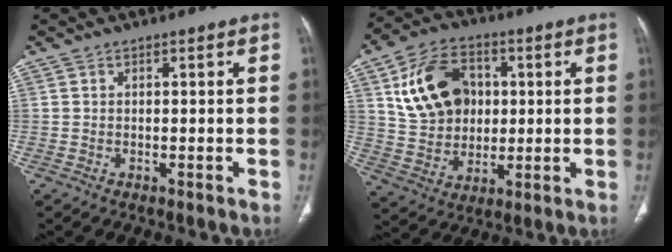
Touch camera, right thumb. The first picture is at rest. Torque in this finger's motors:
{"motor_torque": [0.67, 0.84, 0.57, -0.14, 0.27]}